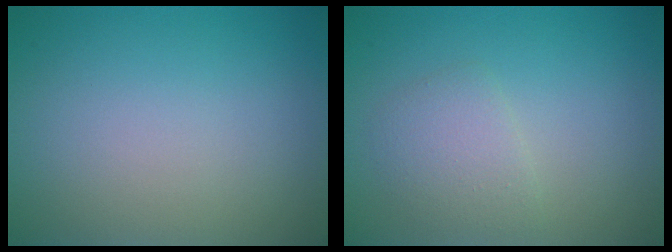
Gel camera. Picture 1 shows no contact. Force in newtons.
{"total": 2.2, "press": 2.2, "slide": 0.0}